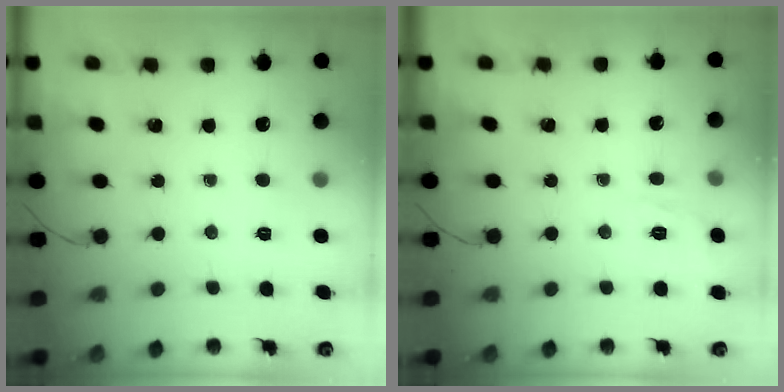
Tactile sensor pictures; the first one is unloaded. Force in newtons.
{"total": 2.4, "press": 1.4, "slide": 2.0}